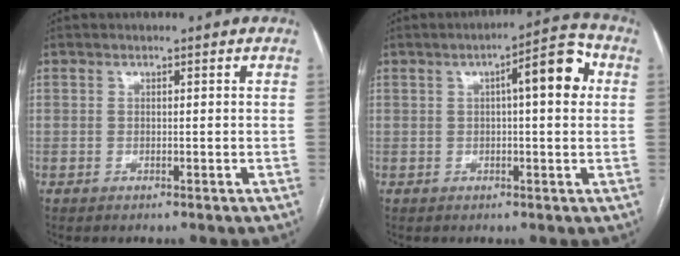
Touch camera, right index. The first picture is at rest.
{"total": 7.9, "force": [1.8, 1.6, 7.6], "torque": [-0.104, 0.027, 0.019]}